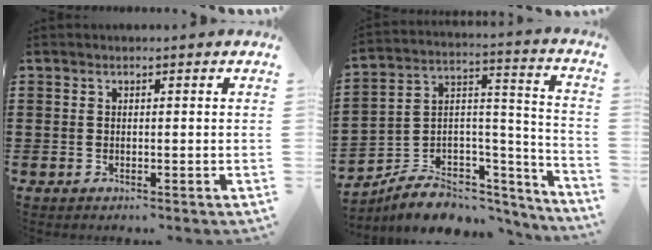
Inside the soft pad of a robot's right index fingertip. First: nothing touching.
{"total": 6.9, "force": [-4.9, 4.3, 2.1], "torque": [-0.039, 0.011, -0.084]}